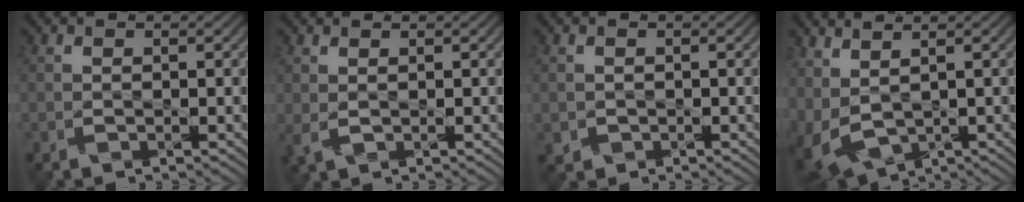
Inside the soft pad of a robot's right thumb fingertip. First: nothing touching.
{"total": 1.5, "force": [0.6, 0.6, 1.3], "torque": [-0.038, -0.003, 0.016]}
{"total": 1.0, "force": [-0.3, 0.9, 0.2], "torque": [-0.004, -0.008, -0.006]}
{"total": 7.7, "force": [1.2, 4.2, 6.3], "torque": [-0.175, -0.014, 0.039]}